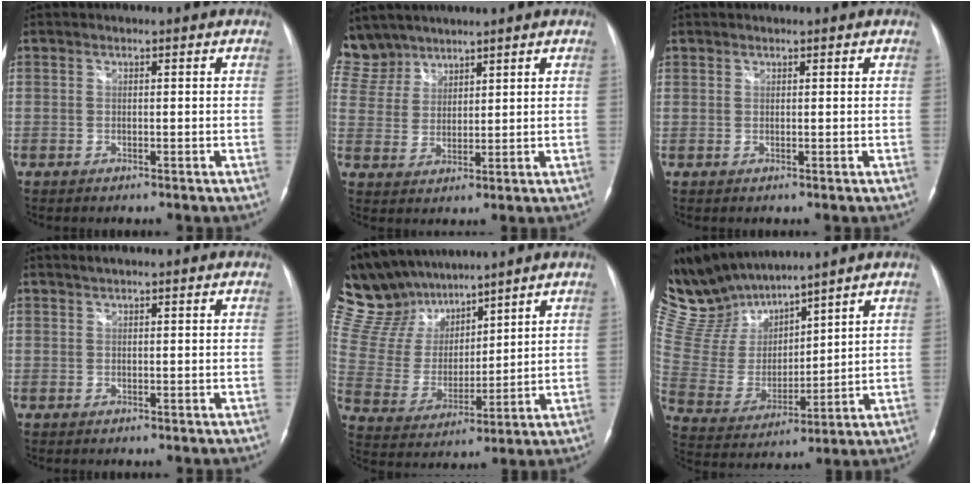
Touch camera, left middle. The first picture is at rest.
{"total": 8.8, "force": [7.6, 4.3, 0.4], "torque": [-0.021, 0.013, 0.166]}
{"total": 0.6, "force": [0.5, 0.4, 0.0], "torque": [-0.001, 0.000, 0.006]}
{"total": 0.9, "force": [0.7, 0.1, 0.6], "torque": [-0.013, 0.011, 0.013]}
{"total": 15.8, "force": [13.8, 5.6, 5.2], "torque": [-0.118, 0.031, 0.272]}
{"total": 14.3, "force": [13.4, 3.3, 3.6], "torque": [-0.093, 0.009, 0.281]}